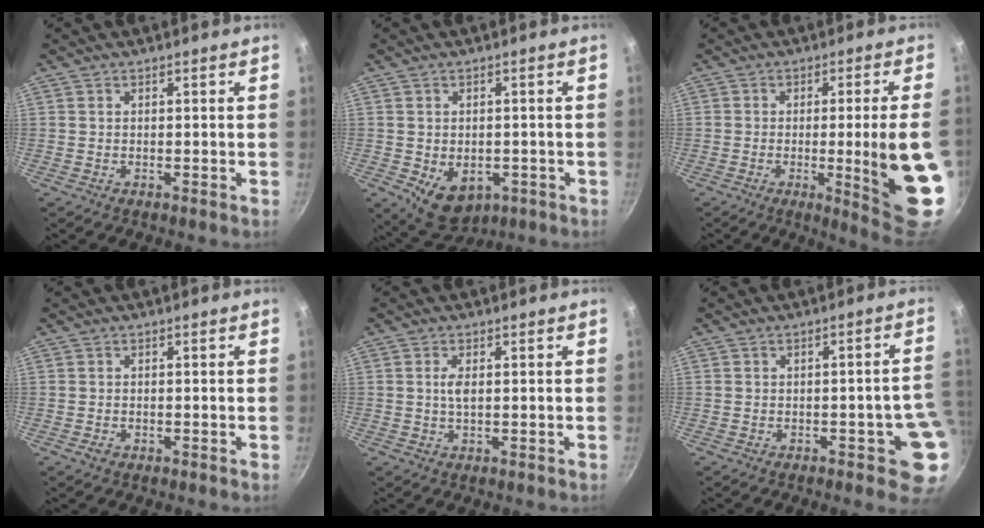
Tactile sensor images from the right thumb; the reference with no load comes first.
{"total": 8.1, "force": [-2.1, 5.8, 5.2], "torque": [-0.053, -0.004, -0.013]}
{"total": 15.5, "force": [-2.4, 1.4, 15.3], "torque": [-0.194, -0.008, -0.022]}
{"total": 1.0, "force": [-0.5, 0.6, 0.6], "torque": [-0.013, 0.002, -0.011]}
{"total": 2.3, "force": [0.3, 1.0, 2.0], "torque": [-0.042, 0.001, 0.006]}
{"total": 6.2, "force": [-1.7, 2.7, 5.3], "torque": [-0.020, 0.026, -0.018]}